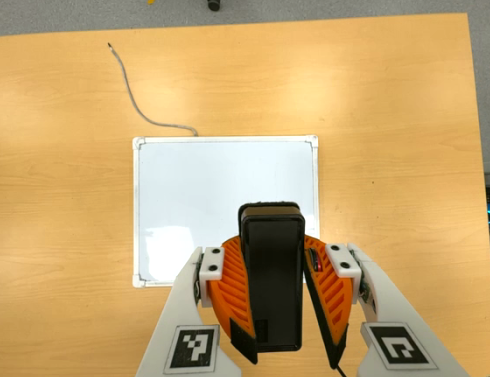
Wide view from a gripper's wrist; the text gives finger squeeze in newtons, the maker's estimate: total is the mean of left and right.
{"total": 12.5, "left": 11.7, "right": 13.3}